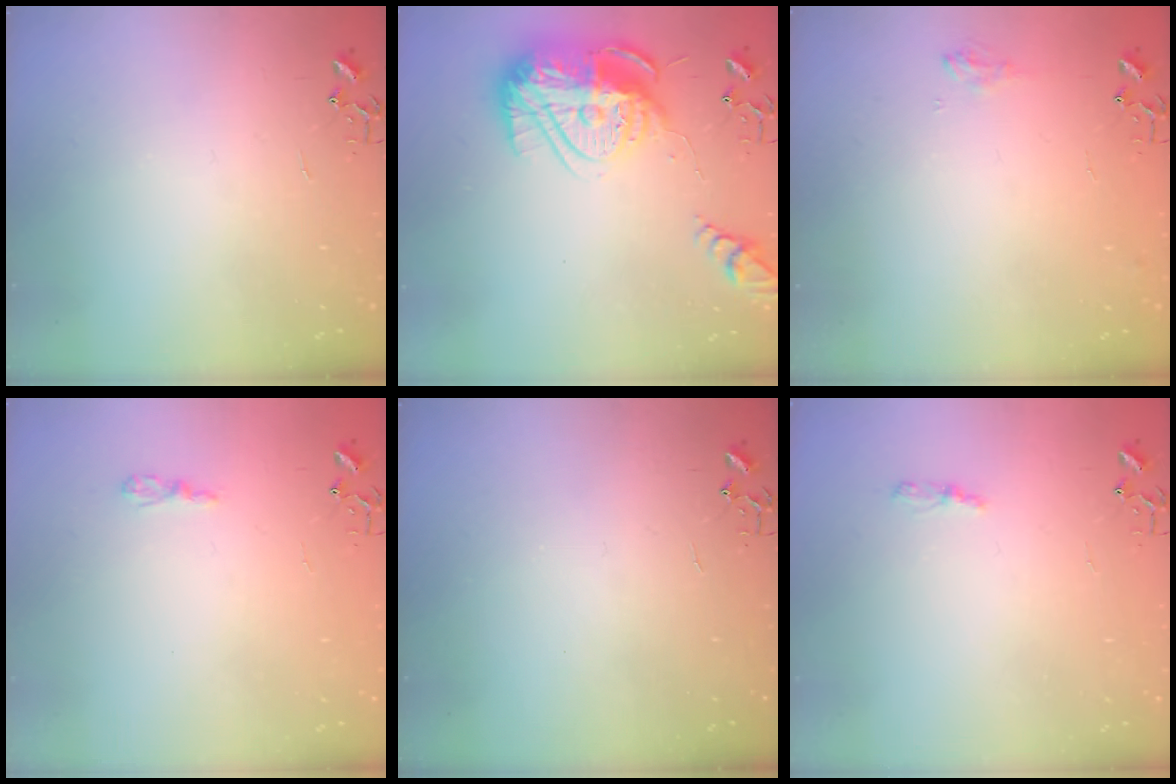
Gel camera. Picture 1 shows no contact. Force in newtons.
{"total": 18.9, "press": 18.9, "slide": 1.6}
{"total": 5.8, "press": 5.7, "slide": 0.7}
{"total": 4.8, "press": 4.7, "slide": 0.6}
{"total": 0.0}
{"total": 4.2, "press": 4.1, "slide": 0.5}